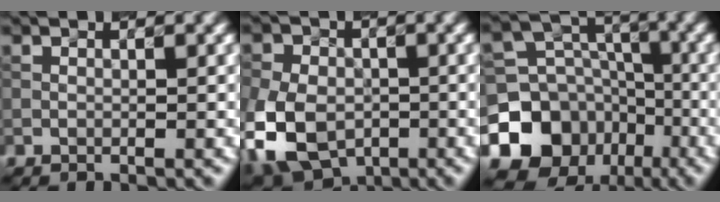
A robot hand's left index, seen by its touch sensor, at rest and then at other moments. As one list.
[{"total": 11.2, "force": [-4.6, 8.1, 6.3], "torque": [-0.113, -0.032, -0.085]}, {"total": 13.8, "force": [-6.8, 11.5, 3.5], "torque": [-0.082, -0.037, -0.122]}]